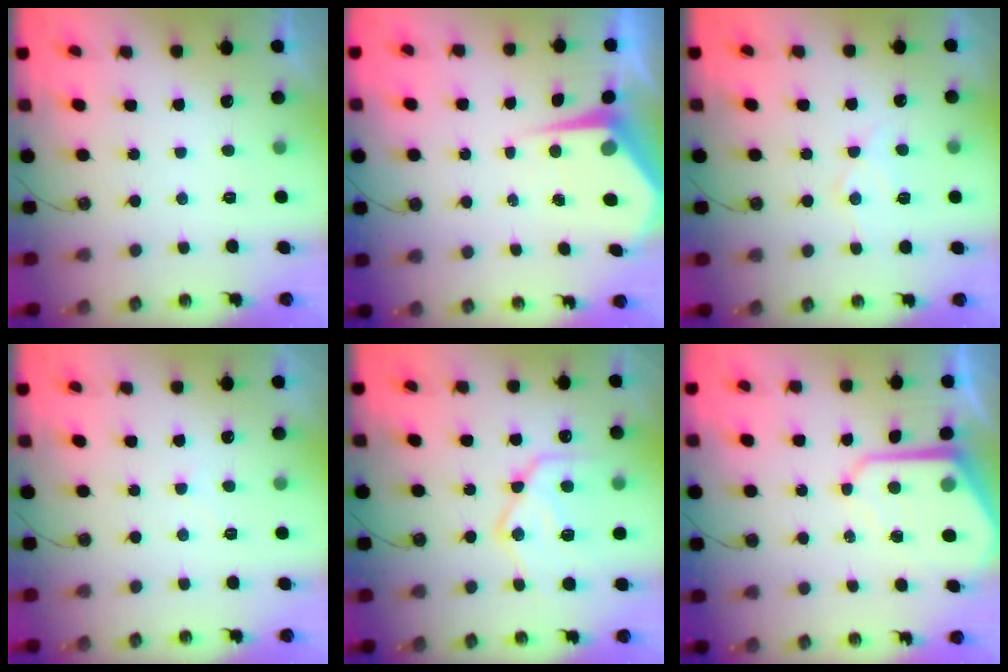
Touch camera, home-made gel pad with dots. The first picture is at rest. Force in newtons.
{"total": 5.9, "press": 5.9, "slide": 0.6}
{"total": 9.5, "press": 9.5, "slide": 0.8}
{"total": 4.7, "press": 4.6, "slide": 0.6}
{"total": 18.2, "press": 18.1, "slide": 1.8}
{"total": 10.6, "press": 10.5, "slide": 1.0}